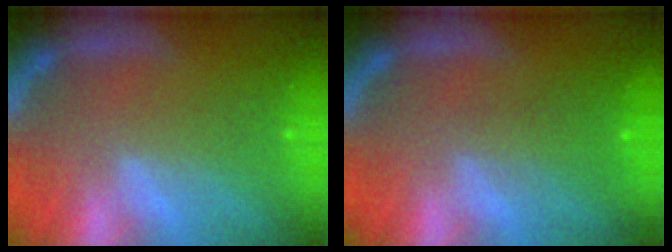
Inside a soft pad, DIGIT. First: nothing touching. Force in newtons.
{"total": 2.5}